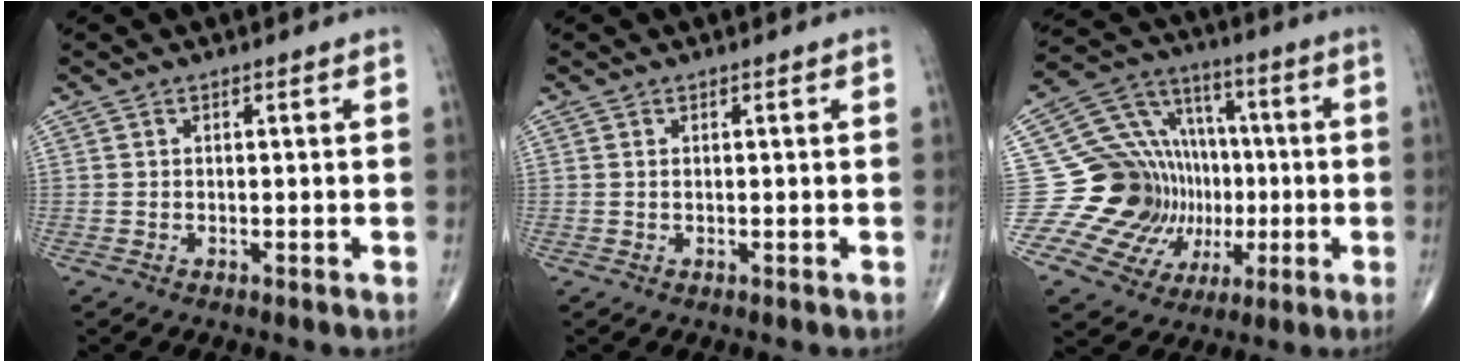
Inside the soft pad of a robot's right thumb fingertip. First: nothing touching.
{"total": 0.0}
{"total": 19.9, "force": [-2.1, 17.0, 10.0], "torque": [-0.119, 0.048, -0.023]}